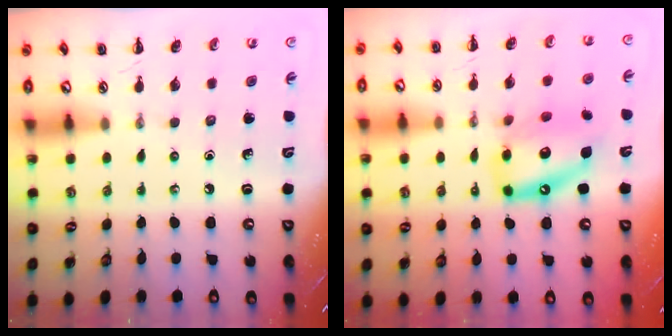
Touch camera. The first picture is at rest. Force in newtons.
{"total": 14.2, "press": 13.9, "slide": 3.2}